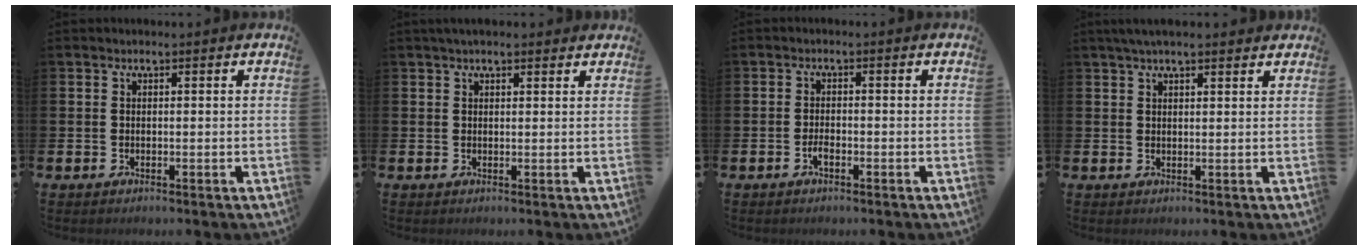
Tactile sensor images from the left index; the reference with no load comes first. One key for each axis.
{"total": 1.8, "fx": 1.6, "fy": 0.5, "fz": 0.7, "tx": -0.016, "ty": 0.004, "tz": 0.029}
{"total": 1.6, "fx": -0.8, "fy": 0.7, "fz": 1.2, "tx": -0.029, "ty": 0.003, "tz": -0.015}
{"total": 2.8, "fx": 2.3, "fy": 0.6, "fz": 1.5, "tx": -0.033, "ty": 0.002, "tz": 0.042}